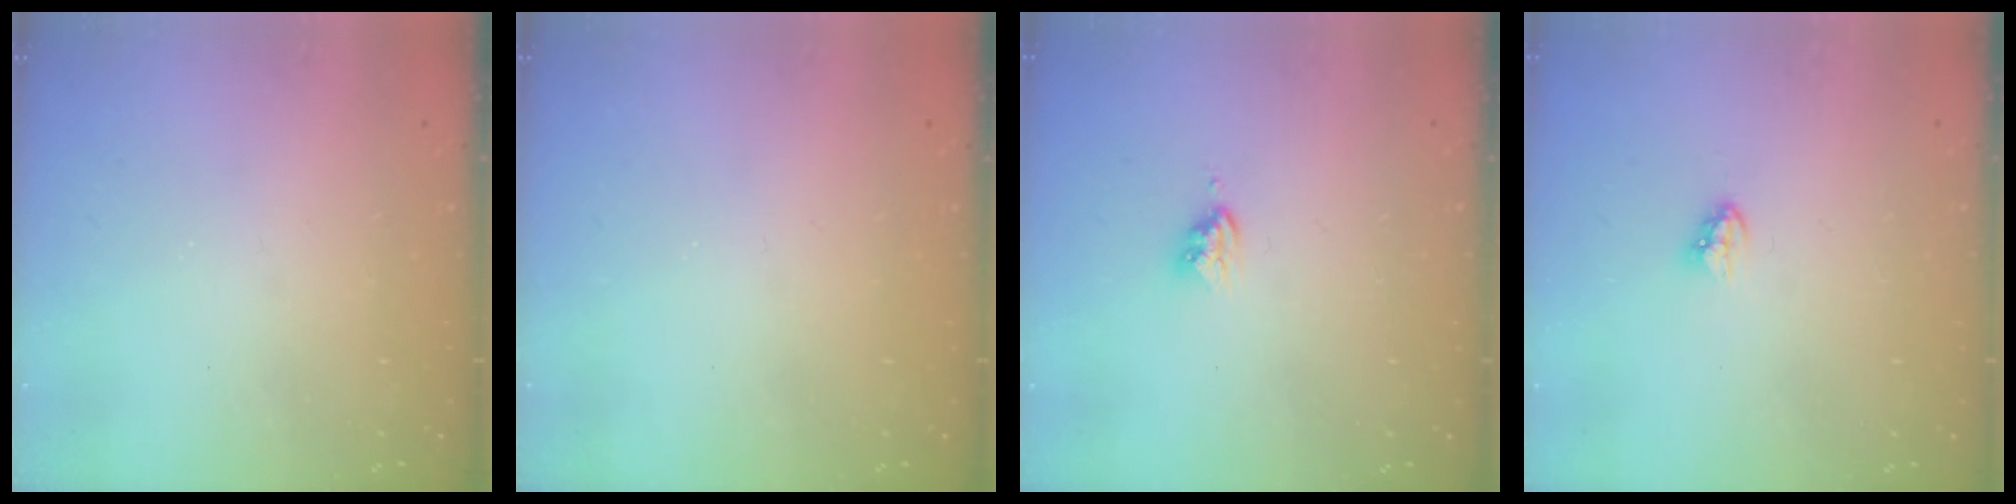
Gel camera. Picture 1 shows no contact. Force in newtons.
{"total": 0.0}
{"total": 3.6, "press": 3.6, "slide": 0.5}
{"total": 3.4, "press": 3.4, "slide": 0.2}